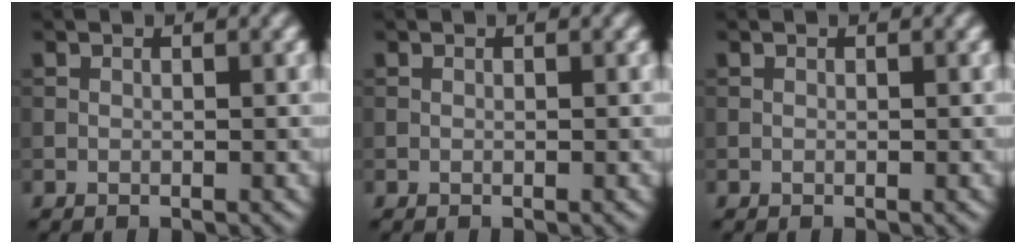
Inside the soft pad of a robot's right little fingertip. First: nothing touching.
{"total": 0.0}
{"total": 0.0}